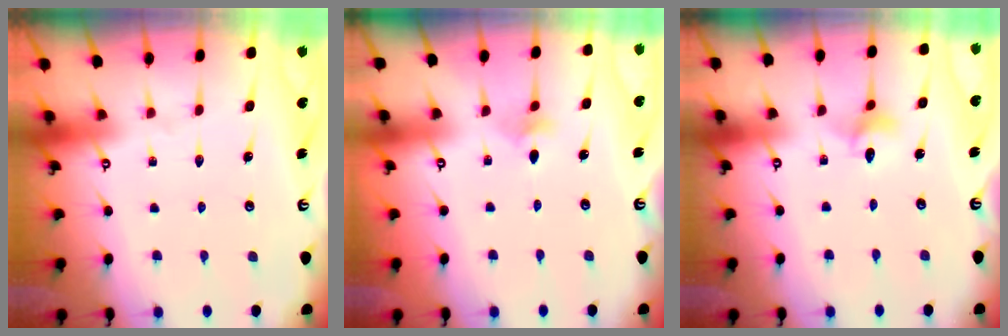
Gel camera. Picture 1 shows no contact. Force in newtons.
{"total": 2.6, "press": 2.6, "slide": 0.5}
{"total": 3.4, "press": 3.4, "slide": 0.5}